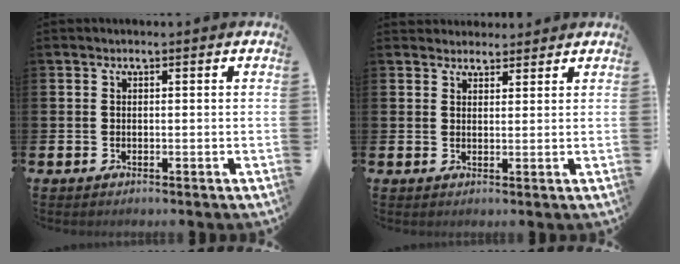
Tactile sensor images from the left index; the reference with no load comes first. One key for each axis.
{"total": 2.7, "fx": 2.6, "fy": 0.8, "fz": -0.3, "tx": 0.007, "ty": -0.009, "tz": 0.047}